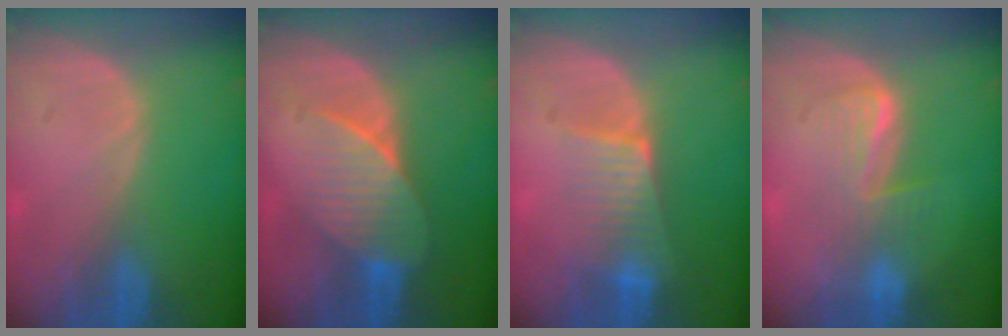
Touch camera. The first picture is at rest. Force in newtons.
{"total": 7.5, "press": 6.9, "slide": 2.8}
{"total": 6.5, "press": 5.6, "slide": 3.3}
{"total": 4.5, "press": 4.5, "slide": 0.5}